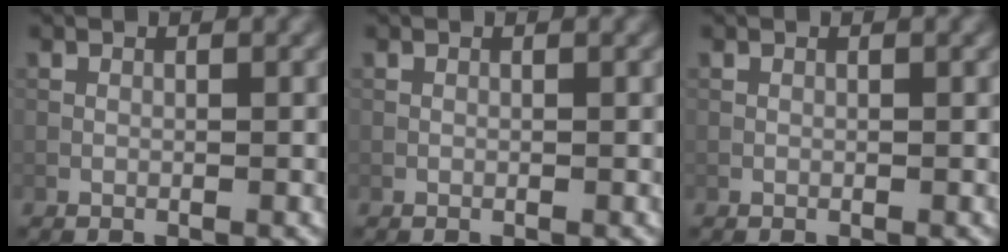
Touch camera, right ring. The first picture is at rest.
{"total": 0.0}
{"total": 0.0}